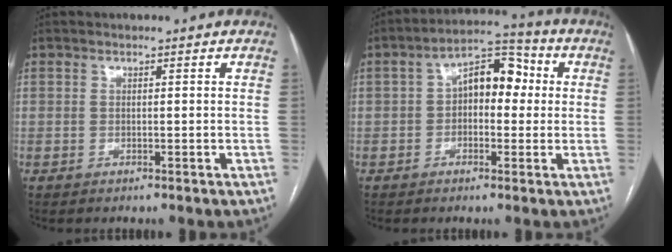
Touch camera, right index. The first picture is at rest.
{"total": 8.3, "force": [0.8, 4.6, 6.9], "torque": [-0.103, 0.042, 0.006]}